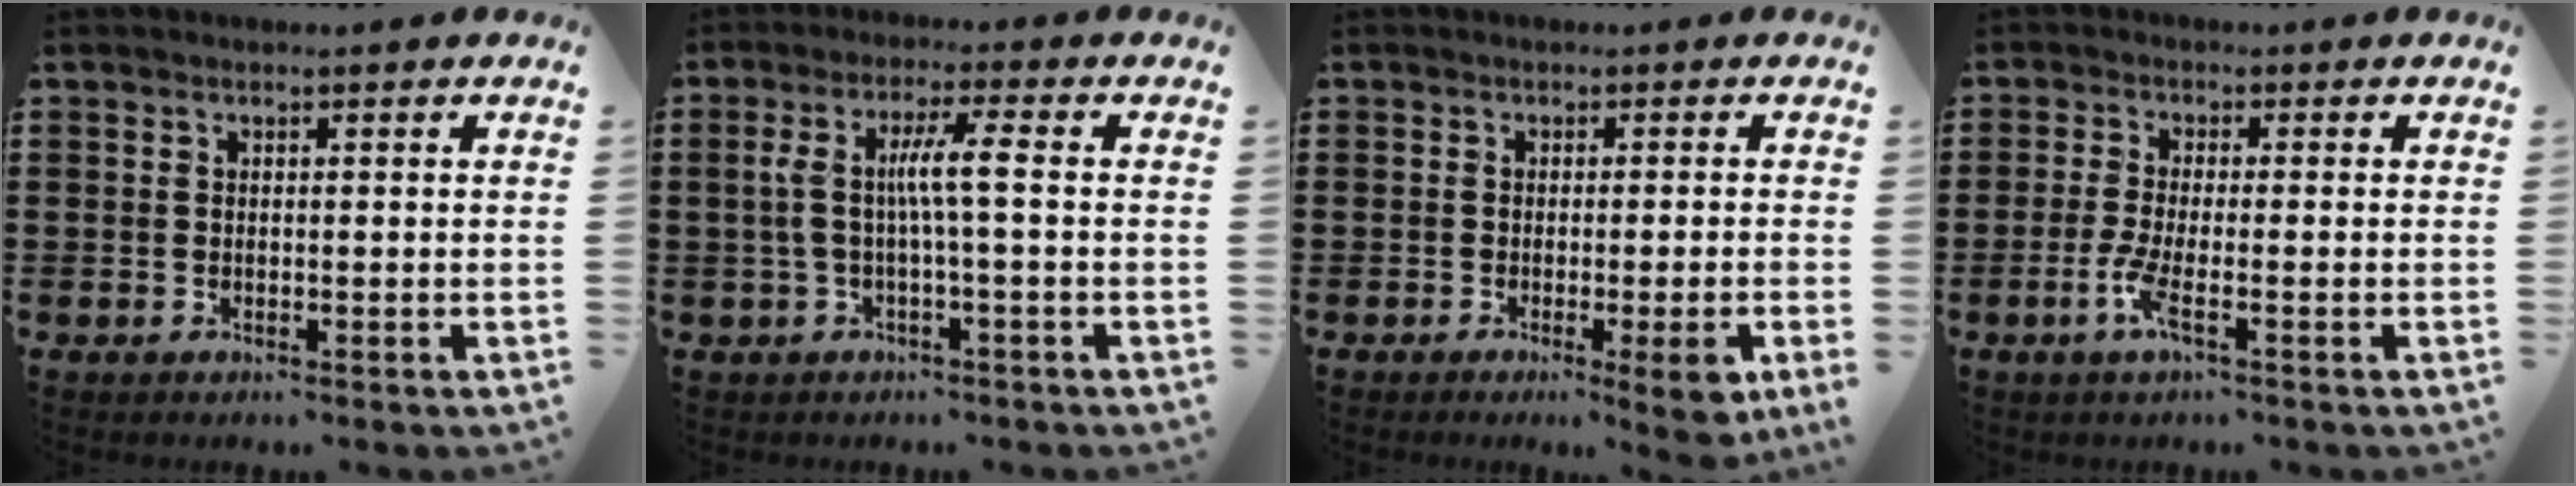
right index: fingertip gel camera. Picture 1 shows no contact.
{"total": 6.0, "force": [0.0, 0.4, 5.9], "torque": [-0.120, -0.003, -0.010]}
{"total": 3.6, "force": [-1.7, -0.2, 3.1], "torque": [-0.048, -0.015, -0.024]}
{"total": 4.0, "force": [-1.9, 0.6, 3.5], "torque": [-0.087, -0.011, -0.042]}